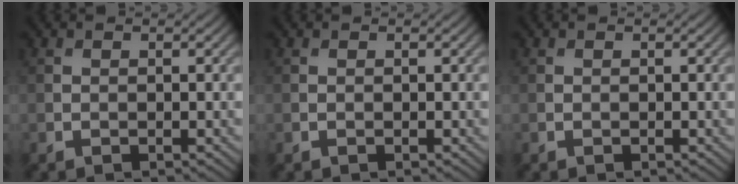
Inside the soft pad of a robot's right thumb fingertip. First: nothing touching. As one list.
[{"total": 0.0}, {"total": 0.0}]